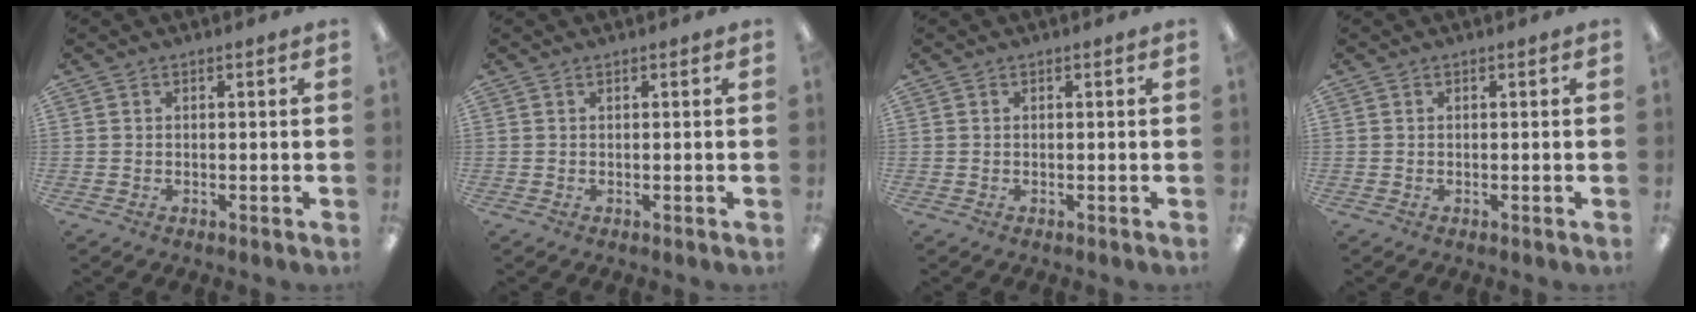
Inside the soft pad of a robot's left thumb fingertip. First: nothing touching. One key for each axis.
{"total": 0.0}
{"total": 0.0}
{"total": 0.0}